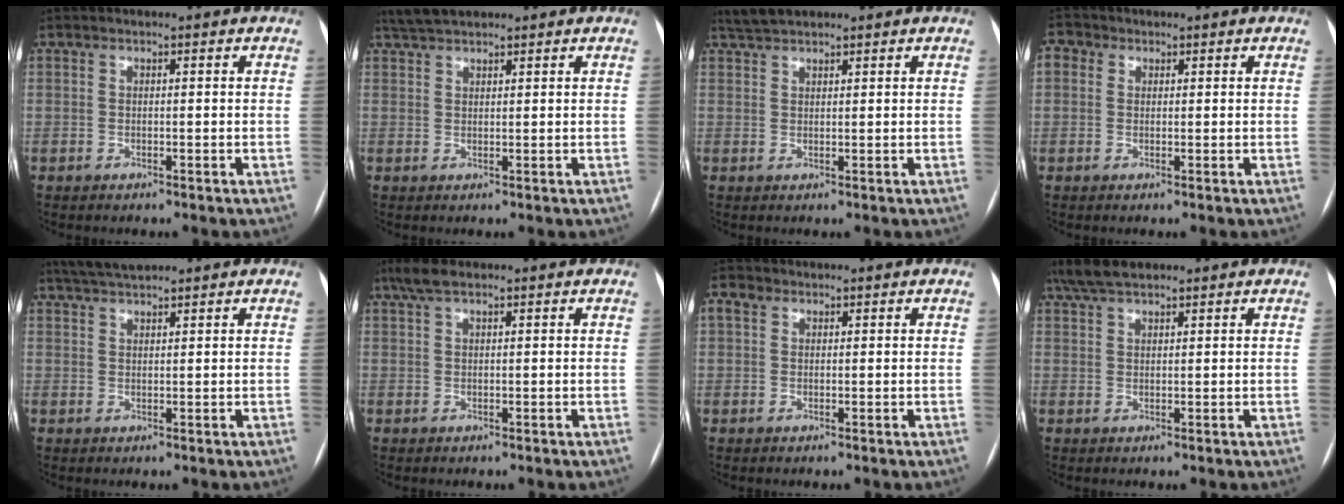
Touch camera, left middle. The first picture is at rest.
{"total": 4.4, "force": [3.9, 1.1, 1.7], "torque": [-0.037, 0.025, 0.073]}
{"total": 3.8, "force": [3.4, 1.0, 1.4], "torque": [-0.032, 0.022, 0.064]}
{"total": 2.8, "force": [1.0, 2.4, 0.8], "torque": [-0.016, 0.015, 0.016]}
{"total": 4.3, "force": [3.9, 0.5, 1.9], "torque": [-0.035, 0.024, 0.072]}
{"total": 3.3, "force": [2.3, 1.0, 2.2], "torque": [-0.050, 0.022, 0.047]}
{"total": 2.3, "force": [1.1, 1.8, 0.9], "torque": [-0.022, 0.016, 0.021]}
{"total": 5.4, "force": [4.3, 1.6, 2.8], "torque": [-0.063, 0.025, 0.082]}